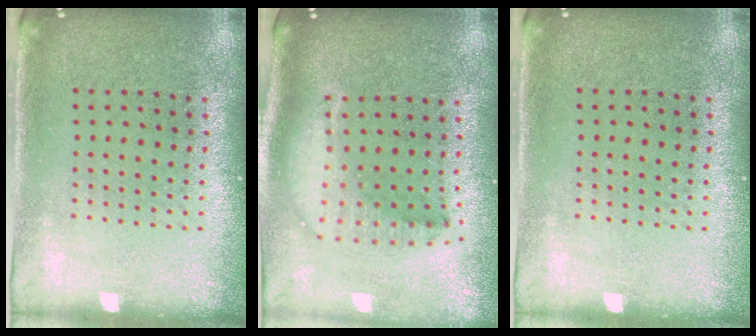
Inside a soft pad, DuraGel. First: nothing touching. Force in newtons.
{"total": 1.9, "press": 1.5, "slide": 1.1}
{"total": 0.0}